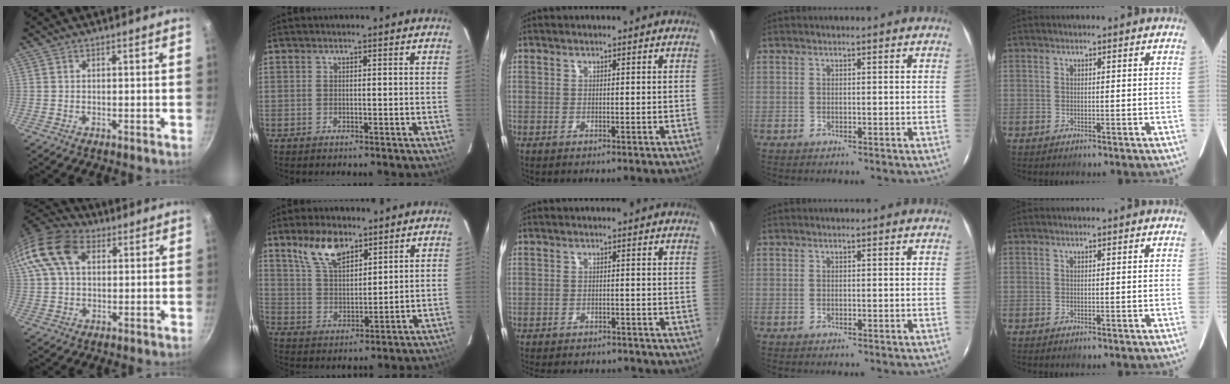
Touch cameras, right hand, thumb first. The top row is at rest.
{"thumb": {"total": 16.9, "force": [5.6, 11.2, 11.3], "torque": [-0.230, 0.024, 0.088]}, "index": {"total": 9.5, "force": [6.3, 4.3, 5.6], "torque": [-0.104, 0.012, 0.127]}, "middle": {"total": 11.1, "force": [-9.7, 3.4, 4.1], "torque": [-0.097, -0.016, -0.136]}}